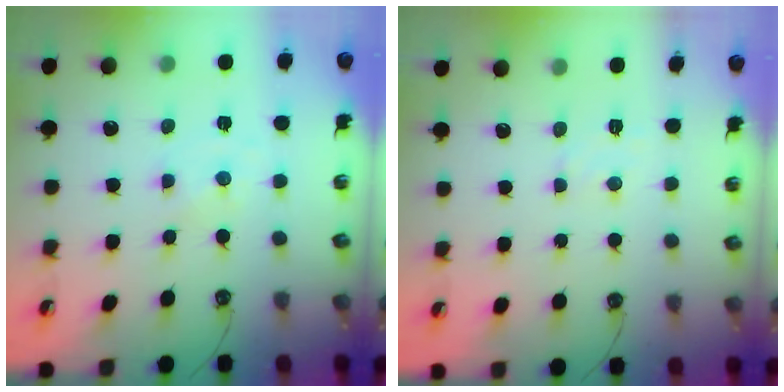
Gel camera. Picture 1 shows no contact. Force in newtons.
{"total": 4.8, "press": 4.8, "slide": 0.6}